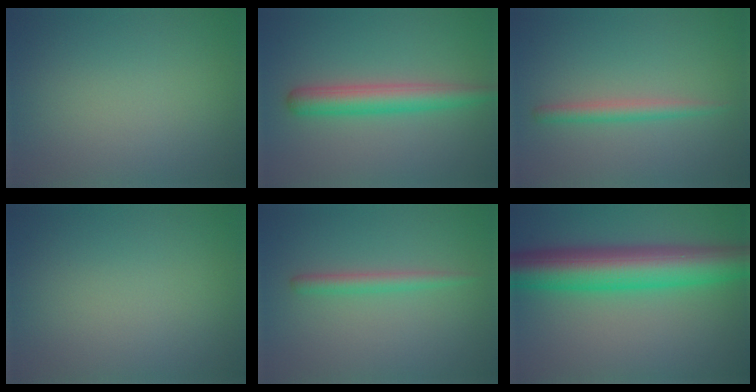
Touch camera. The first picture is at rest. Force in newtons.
{"total": 3.8, "press": 3.8, "slide": 0.2}
{"total": 1.8, "press": 1.8, "slide": 0.1}
{"total": 0.0}
{"total": 1.7, "press": 1.7, "slide": 0.2}
{"total": 9.6, "press": 9.6, "slide": 0.1}